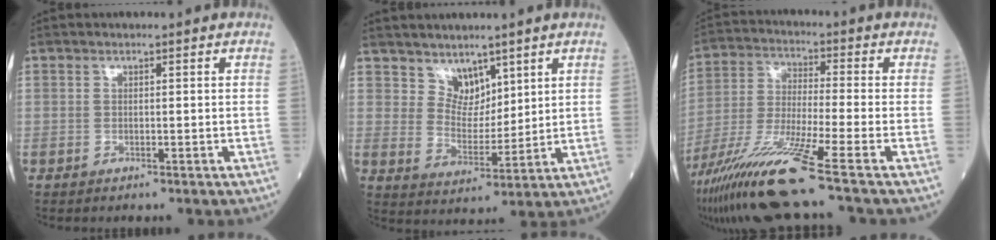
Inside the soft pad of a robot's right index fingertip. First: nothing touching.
{"total": 5.4, "force": [4.1, 3.2, 1.4], "torque": [-0.023, -0.001, 0.083]}
{"total": 13.7, "force": [-9.2, -1.6, 10.0], "torque": [-0.203, -0.036, -0.171]}